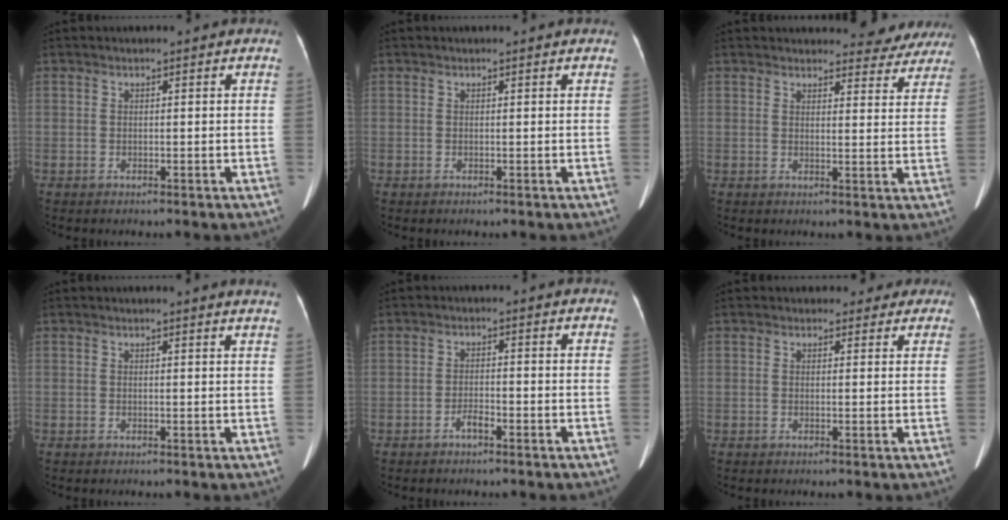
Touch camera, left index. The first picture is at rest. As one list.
[{"total": 0.0}, {"total": 8.9, "force": [8.4, 2.7, 0.7], "torque": [0.024, -0.017, 0.074]}, {"total": 3.7, "force": [3.4, -0.5, 1.1], "torque": [-0.013, -0.010, 0.020]}, {"total": 1.8, "force": [-1.4, 0.3, 1.1], "torque": [-0.021, -0.001, -0.022]}, {"total": 3.4, "force": [2.8, 1.9, 0.2], "torque": [0.011, 0.000, 0.022]}]